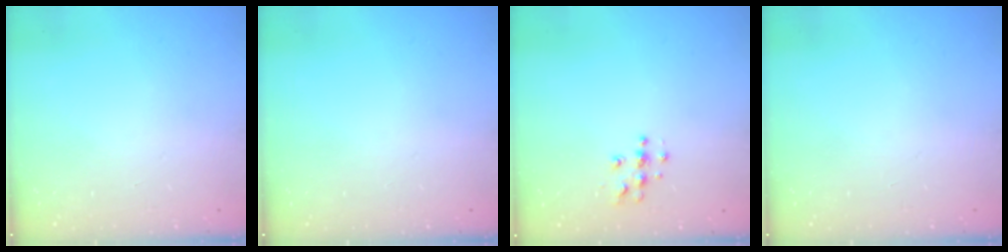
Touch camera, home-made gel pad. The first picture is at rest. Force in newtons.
{"total": 0.0}
{"total": 4.3, "press": 4.3, "slide": 0.4}
{"total": 0.0}